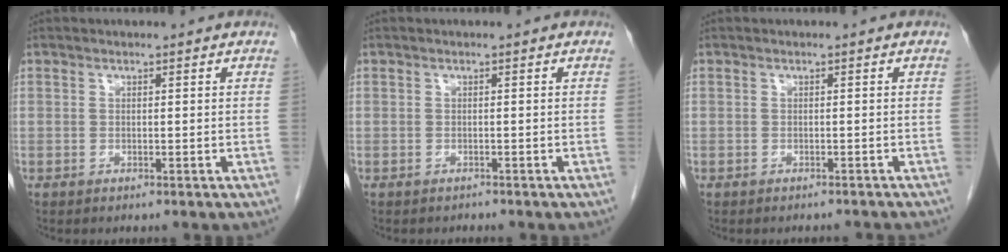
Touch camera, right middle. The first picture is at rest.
{"total": 0.6, "force": [-0.6, 0.2, -0.1], "torque": [-0.003, -0.001, -0.009]}
{"total": 4.3, "force": [-4.0, 1.0, 1.1], "torque": [-0.012, -0.007, -0.042]}